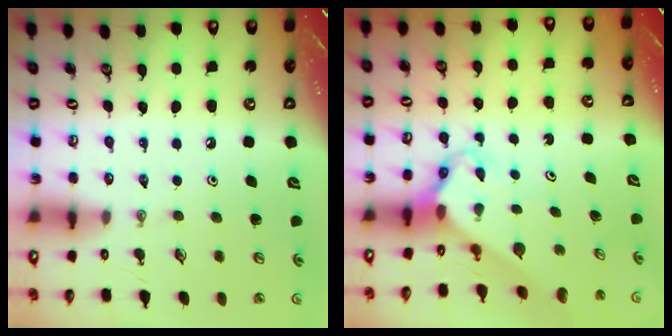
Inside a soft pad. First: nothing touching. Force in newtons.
{"total": 2.9, "press": 2.9, "slide": 0.3}